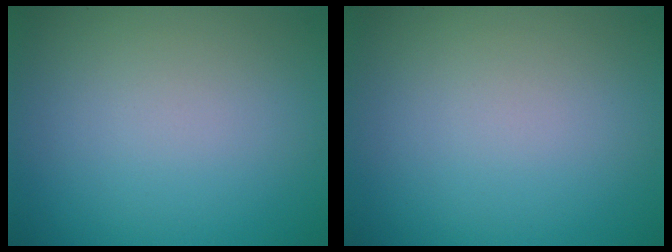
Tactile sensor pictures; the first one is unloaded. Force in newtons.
{"total": 0.0}